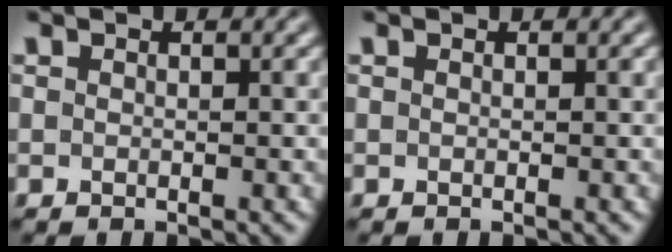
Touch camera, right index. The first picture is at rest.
{"total": 0.0}